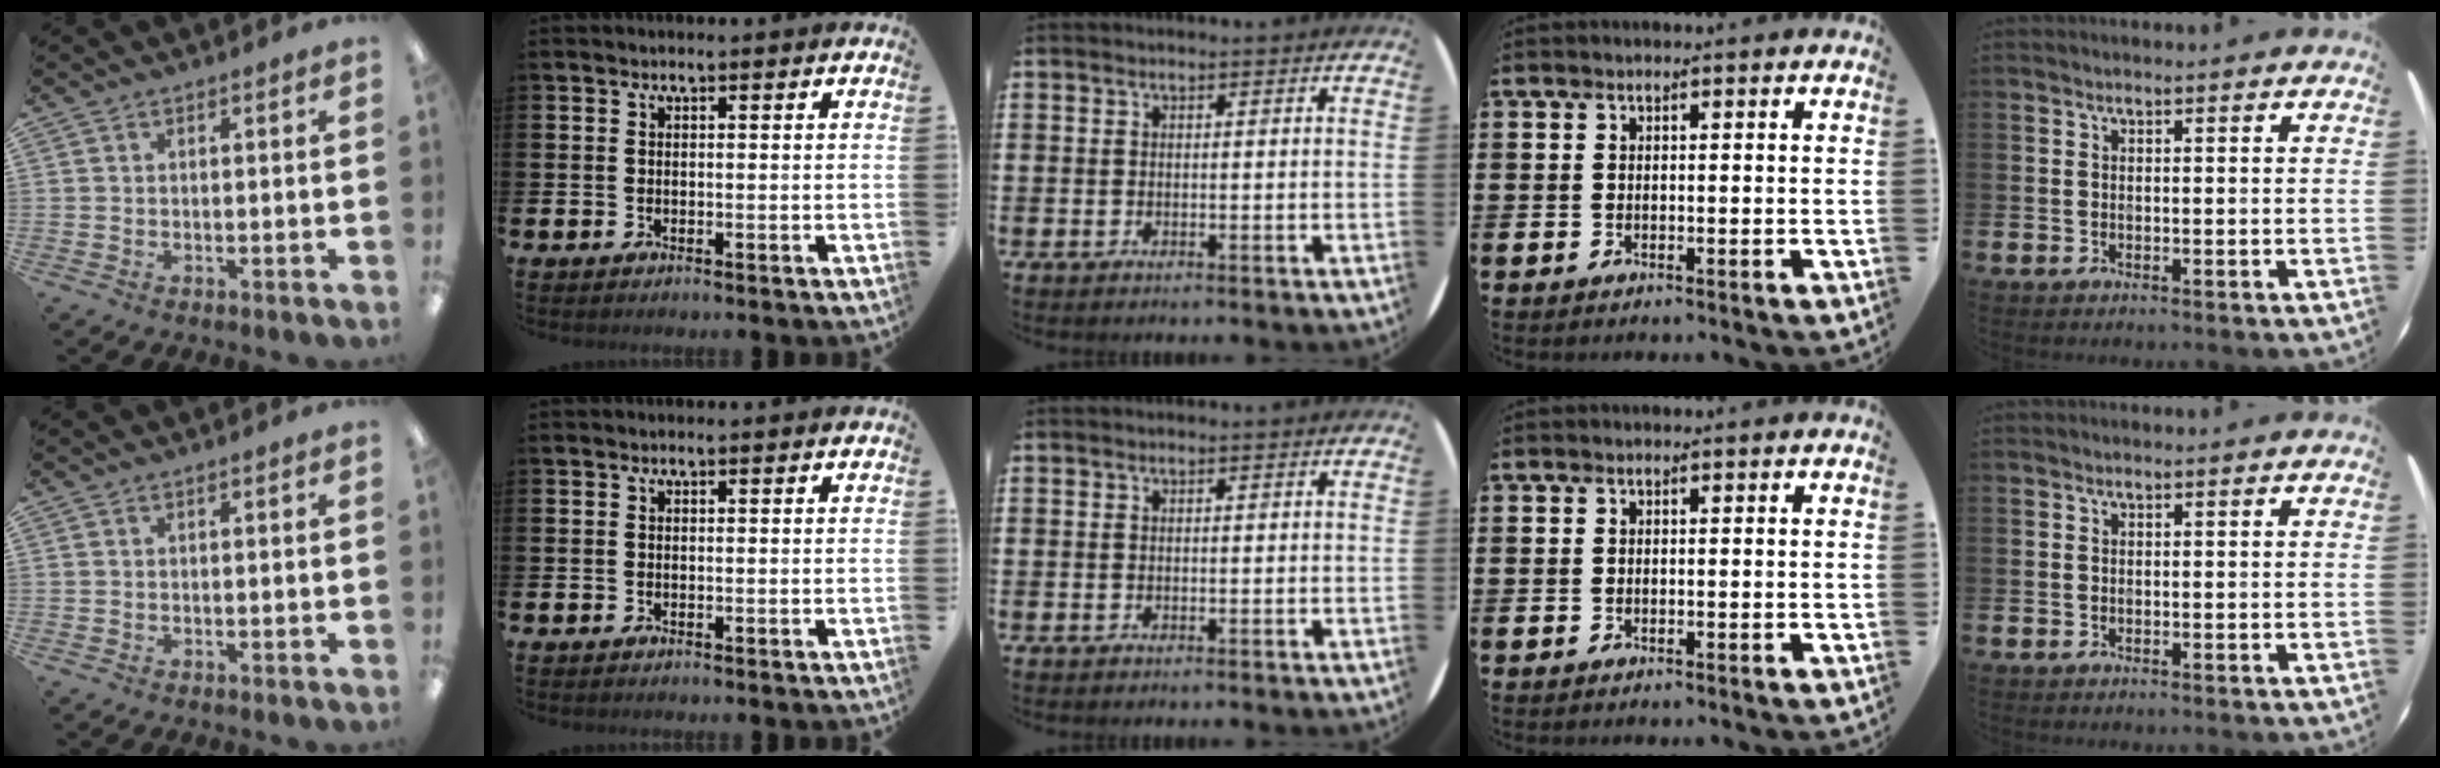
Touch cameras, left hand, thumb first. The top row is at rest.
{}